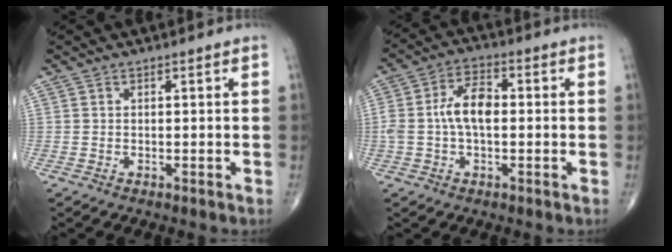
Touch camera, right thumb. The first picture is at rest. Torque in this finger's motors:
{"motor_torque": [0.52, 0.17, 0.90, 0.05, 0.07]}